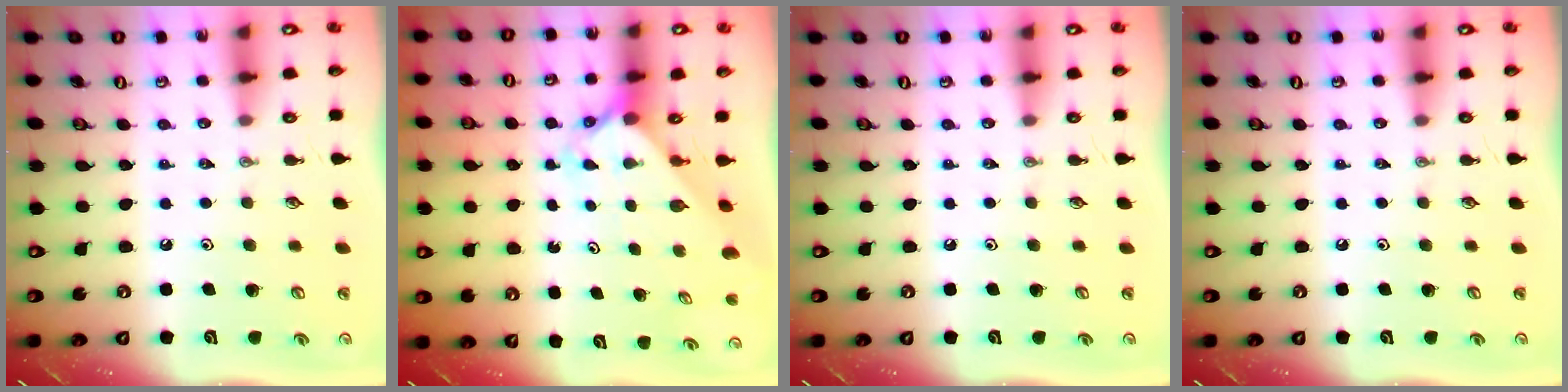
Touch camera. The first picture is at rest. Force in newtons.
{"total": 2.4, "press": 2.4, "slide": 0.2}
{"total": 0.0}
{"total": 0.0}